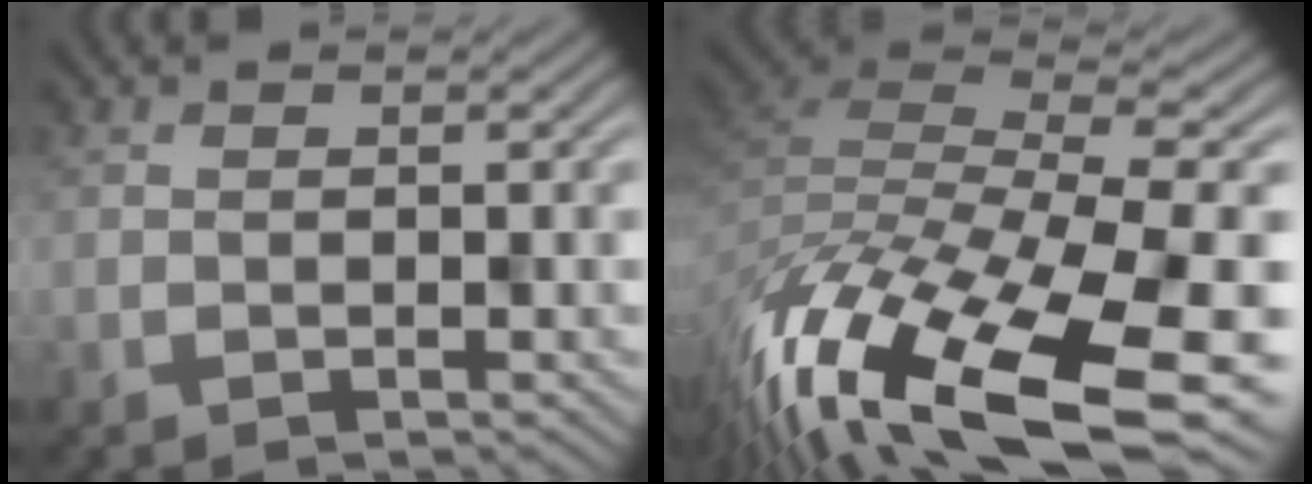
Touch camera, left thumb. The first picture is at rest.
{"total": 15.2, "force": [-9.0, 6.6, 10.3], "torque": [-0.232, -0.048, -0.128]}